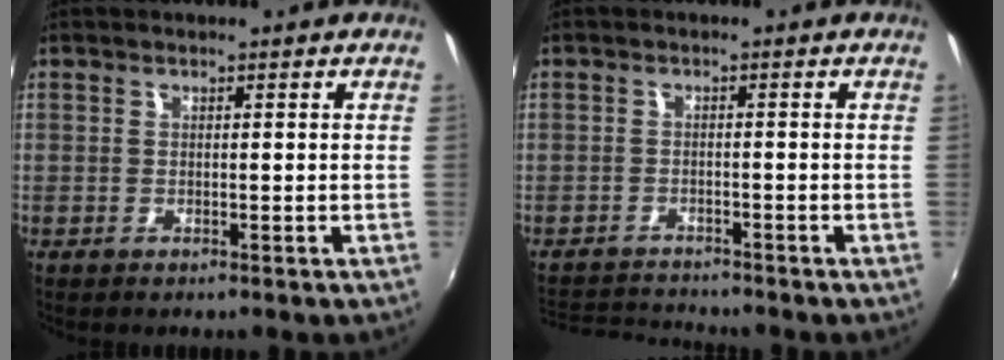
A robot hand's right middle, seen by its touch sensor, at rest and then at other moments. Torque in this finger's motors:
{"motor_torque": [-1.83, -0.29, -1.05, -0.21]}